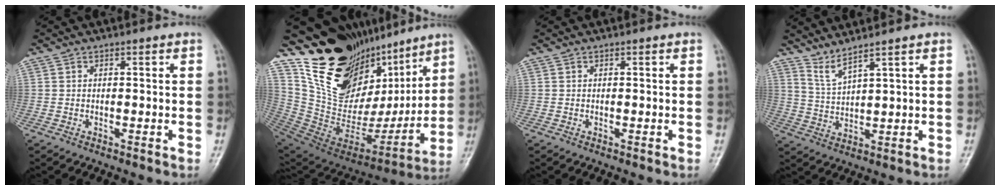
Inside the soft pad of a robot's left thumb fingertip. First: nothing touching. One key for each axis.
{"total": 27.3, "fx": 18.1, "fy": 15.1, "fz": 13.9, "tx": -0.183, "ty": -0.076, "tz": 0.322}
{"total": 0.0}
{"total": 4.2, "fx": 3.6, "fy": -0.3, "fz": 2.0, "tx": -0.045, "ty": -0.040, "tz": 0.085}